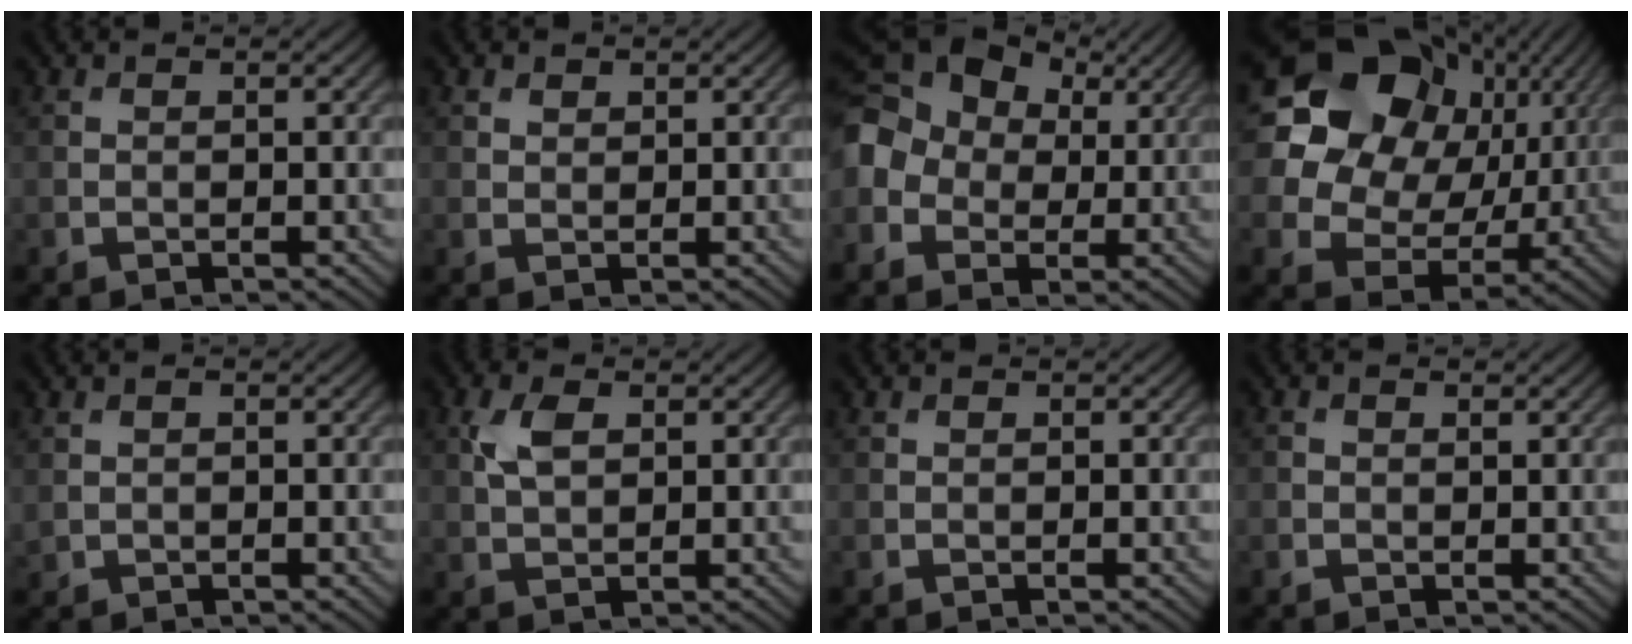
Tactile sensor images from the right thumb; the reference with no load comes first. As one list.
[{"total": 1.1, "force": [0.8, 0.8, 0.2], "torque": [-0.004, -0.002, 0.015]}, {"total": 12.5, "force": [1.7, 10.1, 7.1], "torque": [-0.193, 0.010, 0.018]}, {"total": 21.5, "force": [7.3, 17.7, 9.7], "torque": [-0.269, 0.055, 0.133]}, {"total": 0.8, "force": [0.2, 0.6, 0.5], "torque": [-0.012, -0.002, 0.008]}, {"total": 3.7, "force": [1.2, 2.1, 2.8], "torque": [-0.069, 0.005, 0.024]}, {"total": 0.0}, {"total": 0.6, "force": [0.3, 0.3, 0.4], "torque": [-0.006, 0.000, 0.002]}]